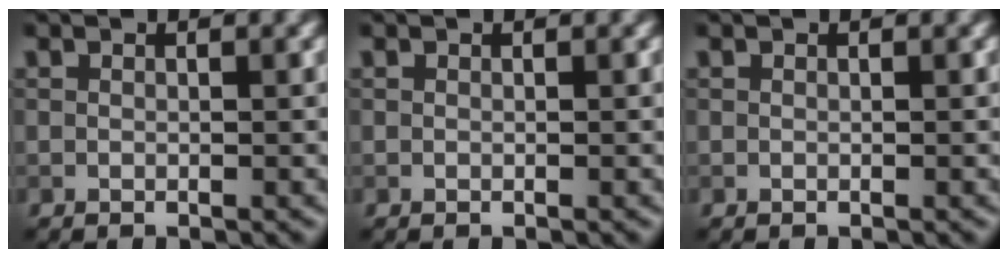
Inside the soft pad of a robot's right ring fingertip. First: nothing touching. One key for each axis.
{"total": 0.0}
{"total": 0.0}